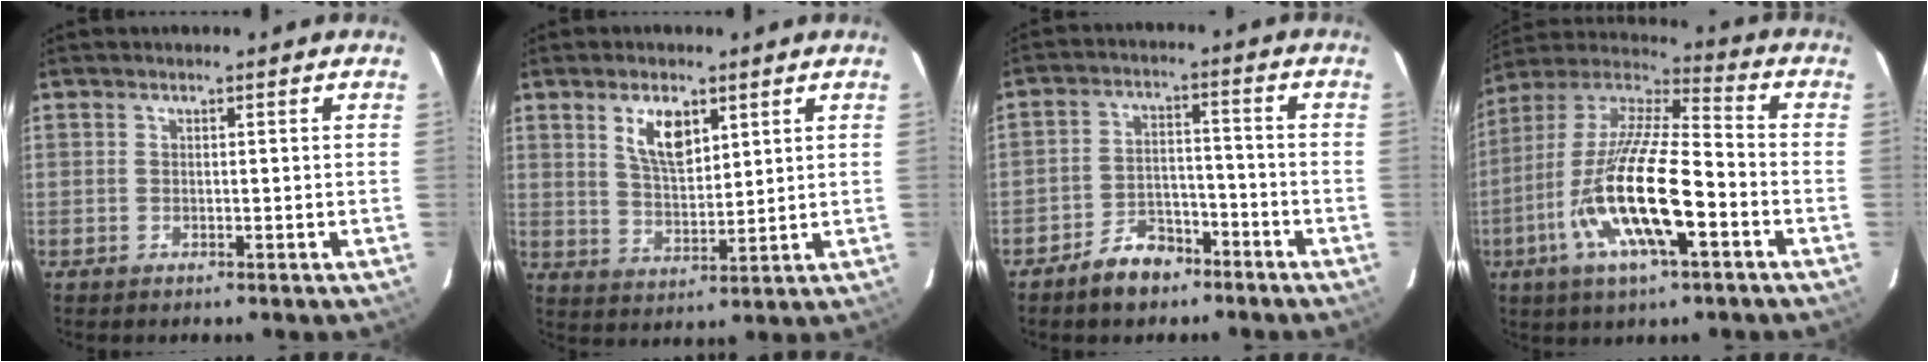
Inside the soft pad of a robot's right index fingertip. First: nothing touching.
{"total": 7.6, "force": [3.8, 3.5, 5.6], "torque": [-0.100, 0.004, 0.076]}
{"total": 7.7, "force": [-5.7, 4.3, 3.0], "torque": [-0.068, 0.023, -0.081]}
{"total": 19.8, "force": [-7.2, 4.9, 17.8], "torque": [-0.347, -0.024, -0.141]}